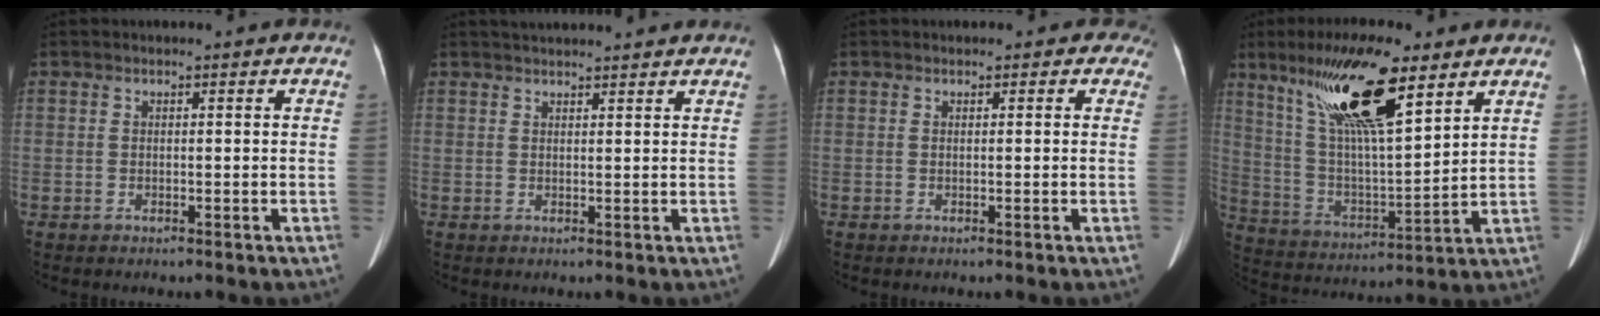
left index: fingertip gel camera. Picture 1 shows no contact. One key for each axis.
{"total": 7.5, "fx": 7.1, "fy": 0.3, "fz": 2.4, "tx": -0.033, "ty": 0.034, "tz": 0.087}
{"total": 1.3, "fx": 0.8, "fy": 1.0, "fz": 0.3, "tx": 0.007, "ty": -0.002, "tz": -0.003}
{"total": 17.5, "fx": 10.5, "fy": 2.9, "fz": 13.6, "tx": -0.260, "ty": 0.012, "tz": 0.195}